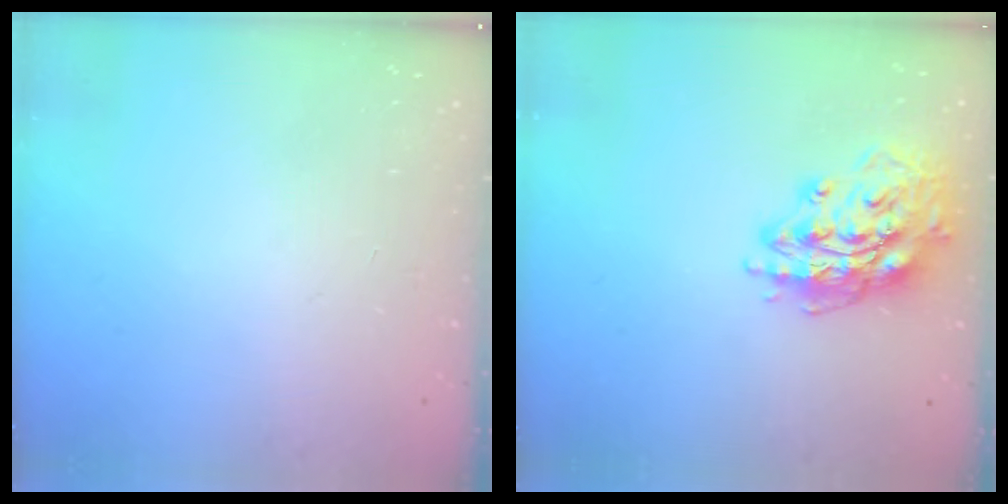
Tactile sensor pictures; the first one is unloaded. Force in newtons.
{"total": 15.6, "press": 15.6, "slide": 1.3}